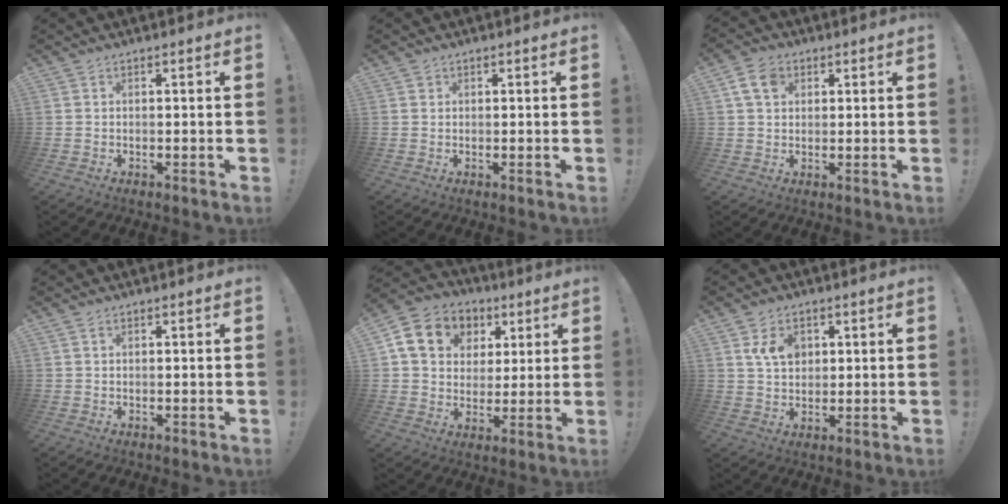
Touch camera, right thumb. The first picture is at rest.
{"total": 0.7, "force": [0.4, 0.6, 0.0], "torque": [0.007, -0.002, 0.006]}
{"total": 7.0, "force": [2.7, 5.1, 3.9], "torque": [-0.068, 0.005, 0.054]}
{"total": 0.0}
{"total": 13.4, "force": [5.1, 11.0, 5.7], "torque": [-0.083, -0.015, 0.102]}
{"total": 7.1, "force": [2.6, 5.4, 3.9], "torque": [-0.066, 0.003, 0.050]}